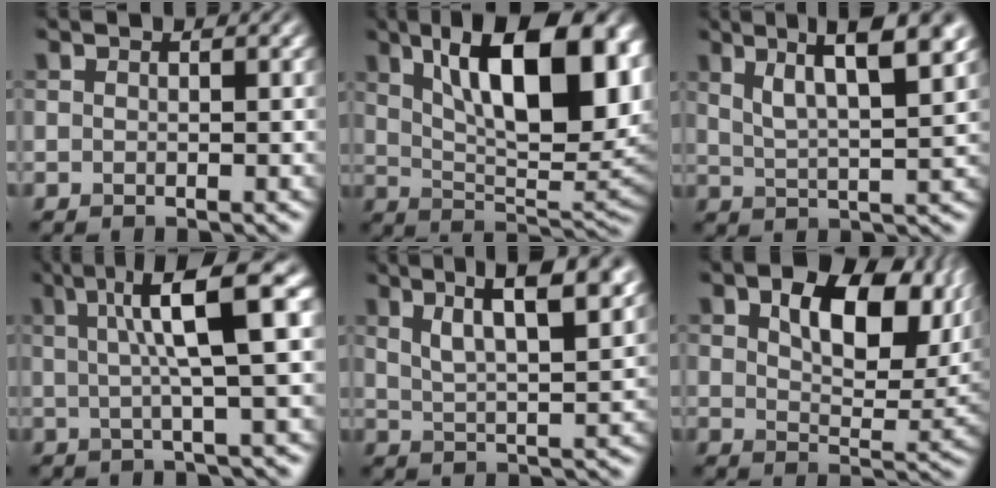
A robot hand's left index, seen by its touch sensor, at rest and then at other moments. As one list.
[{"total": 15.3, "force": [6.0, 5.6, 12.9], "torque": [-0.187, 0.007, 0.095]}, {"total": 8.0, "force": [4.2, 1.9, 6.5], "torque": [-0.092, 0.017, 0.064]}, {"total": 9.1, "force": [2.2, 1.4, 8.7], "torque": [-0.116, 0.020, 0.029]}, {"total": 8.2, "force": [4.3, 2.3, 6.6], "torque": [-0.091, 0.016, 0.064]}, {"total": 10.1, "force": [3.7, 5.5, 7.6], "torque": [-0.120, -0.008, 0.067]}]